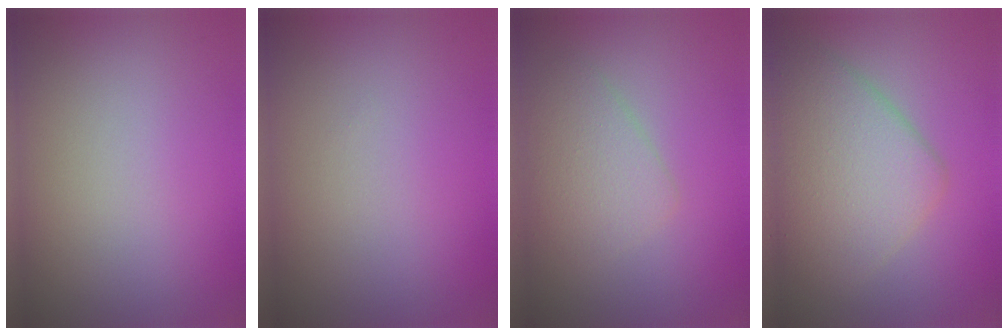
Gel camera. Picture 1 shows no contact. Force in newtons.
{"total": 0.0}
{"total": 2.9, "press": 2.9, "slide": 0.0}
{"total": 6.3, "press": 6.3, "slide": 0.2}